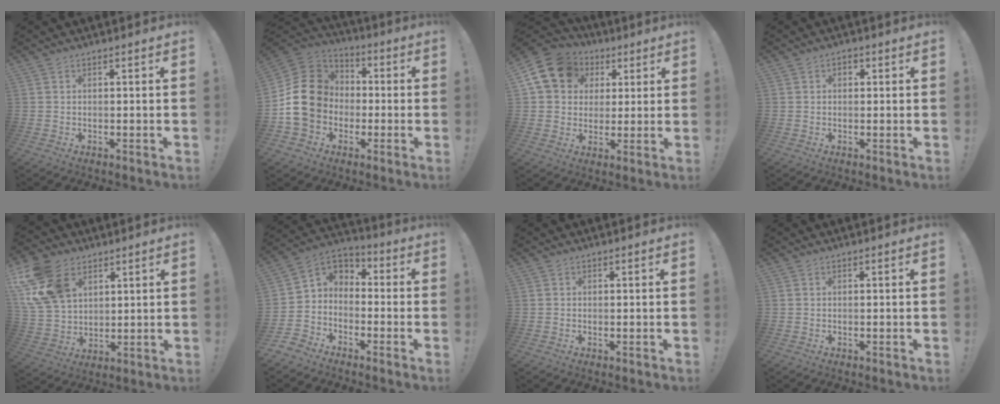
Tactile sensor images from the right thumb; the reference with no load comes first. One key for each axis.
{"total": 17.8, "fx": -0.6, "fy": 15.3, "fz": 9.0, "tx": -0.152, "ty": 0.024, "tz": 0.007}
{"total": 14.9, "fx": 5.2, "fy": 12.3, "fz": 6.6, "tx": -0.105, "ty": -0.017, "tz": 0.104}
{"total": 1.5, "fx": -0.1, "fy": 1.2, "fz": 0.9, "tx": -0.015, "ty": 0.005, "tz": -0.004}
{"total": 16.7, "fx": 7.6, "fy": 11.8, "fz": 9.1, "tx": -0.182, "ty": -0.031, "tz": 0.149}
{"total": 5.9, "fx": -3.7, "fy": 4.6, "fz": 0.6, "tx": -0.012, "ty": 0.013, "tz": -0.067}
{"total": 0.0}
{"total": 0.0}